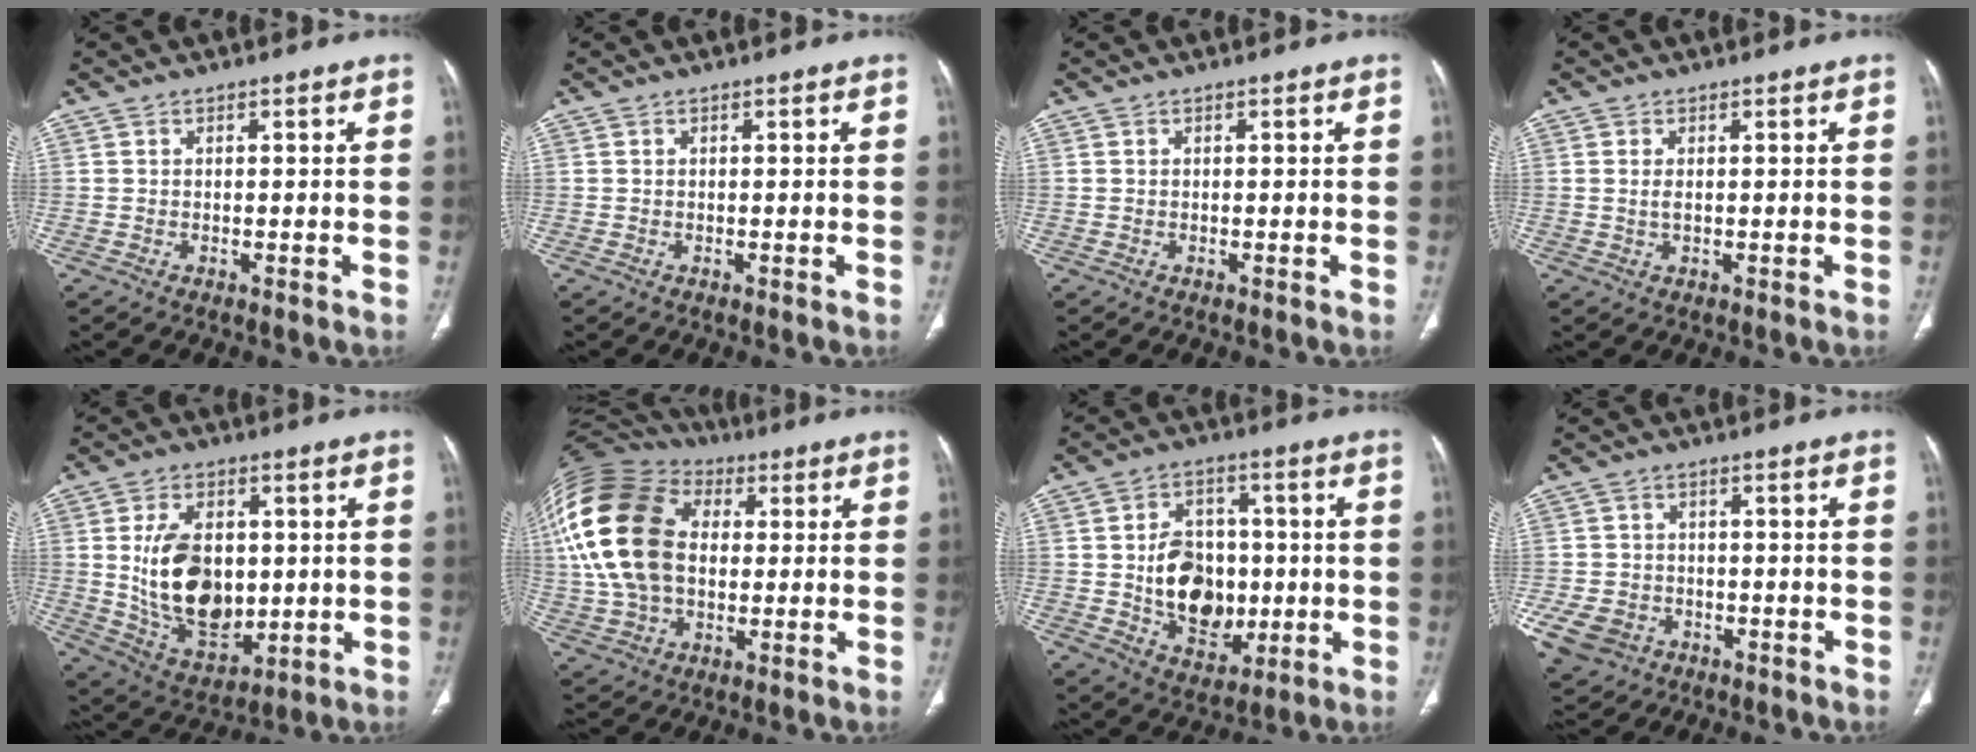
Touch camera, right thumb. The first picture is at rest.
{"total": 0.0}
{"total": 0.0}
{"total": 1.5, "force": [0.3, 0.7, 1.3], "torque": [-0.027, -0.002, 0.010]}
{"total": 16.5, "force": [0.9, 10.6, 12.6], "torque": [-0.181, -0.015, 0.037]}
{"total": 24.3, "force": [3.1, 16.5, 17.6], "torque": [-0.374, 0.018, 0.056]}
{"total": 14.5, "force": [-0.9, 10.7, 9.6], "torque": [-0.104, 0.009, 0.000]}
{"total": 12.0, "force": [-5.4, 9.4, 5.1], "torque": [-0.114, 0.022, -0.079]}